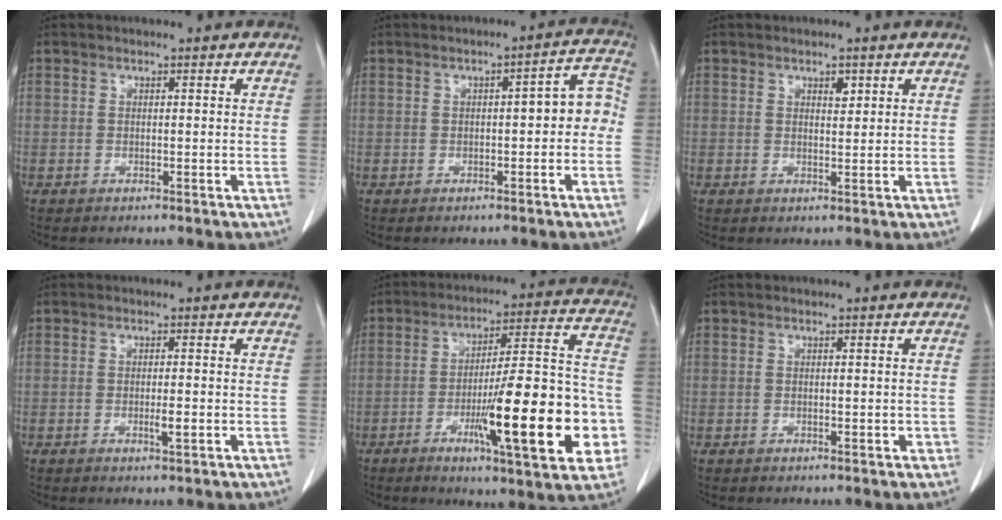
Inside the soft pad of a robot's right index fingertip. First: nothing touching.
{"total": 5.4, "force": [-0.5, 1.7, 5.1], "torque": [-0.057, 0.032, -0.008]}
{"total": 1.5, "force": [0.9, 0.7, 1.0], "torque": [-0.014, -0.004, 0.013]}
{"total": 1.9, "force": [-0.5, 0.2, 1.8], "torque": [-0.033, -0.004, -0.007]}
{"total": 21.2, "force": [-6.4, 3.3, 20.0], "torque": [-0.254, 0.013, -0.087]}
{"total": 1.1, "force": [-0.2, 0.5, 1.0], "torque": [-0.013, 0.001, -0.001]}